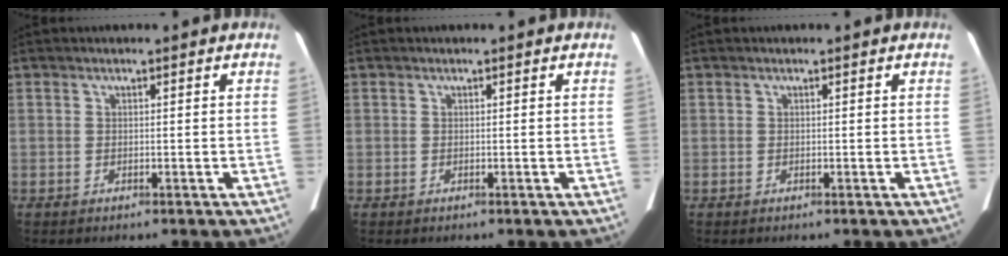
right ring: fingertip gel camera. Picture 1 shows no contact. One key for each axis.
{"total": 0.0}
{"total": 0.0}